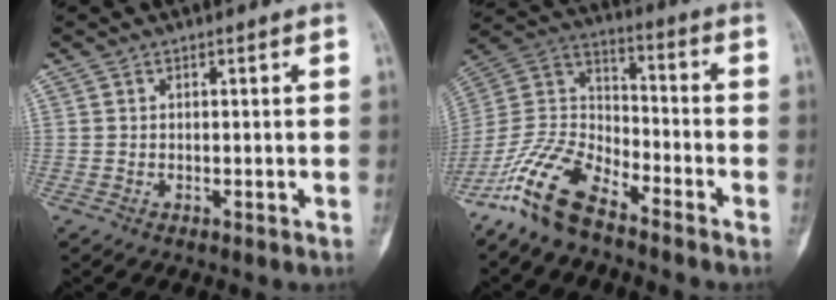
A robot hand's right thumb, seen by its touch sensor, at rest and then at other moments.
{"total": 14.1, "force": [-10.4, 5.3, 7.9], "torque": [-0.156, 0.062, -0.209]}